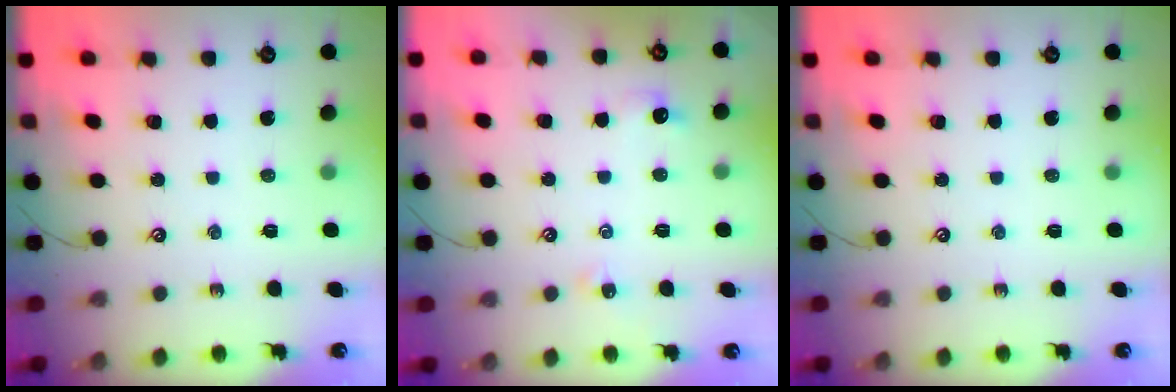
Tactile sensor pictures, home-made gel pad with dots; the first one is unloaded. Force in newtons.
{"total": 2.2, "press": 2.1, "slide": 0.6}
{"total": 0.0}